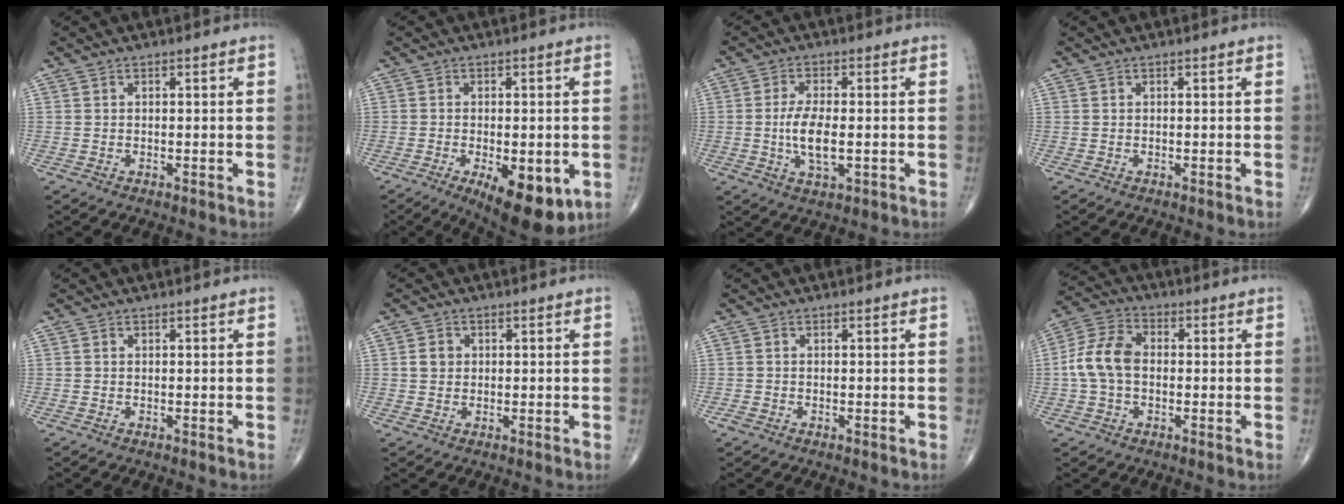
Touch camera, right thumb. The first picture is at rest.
{"total": 13.1, "force": [-4.8, 5.6, 10.9], "torque": [-0.146, -0.014, -0.058]}
{"total": 7.1, "force": [-0.9, 3.0, 6.4], "torque": [-0.128, -0.005, -0.016]}
{"total": 0.0}
{"total": 0.0}
{"total": 2.4, "force": [0.3, 2.2, 1.1], "torque": [-0.010, 0.003, 0.005]}
{"total": 1.2, "force": [-0.6, 0.7, 0.7], "torque": [-0.016, 0.001, -0.009]}
{"total": 9.2, "force": [-0.5, 6.3, 6.7], "torque": [-0.135, 0.029, -0.019]}